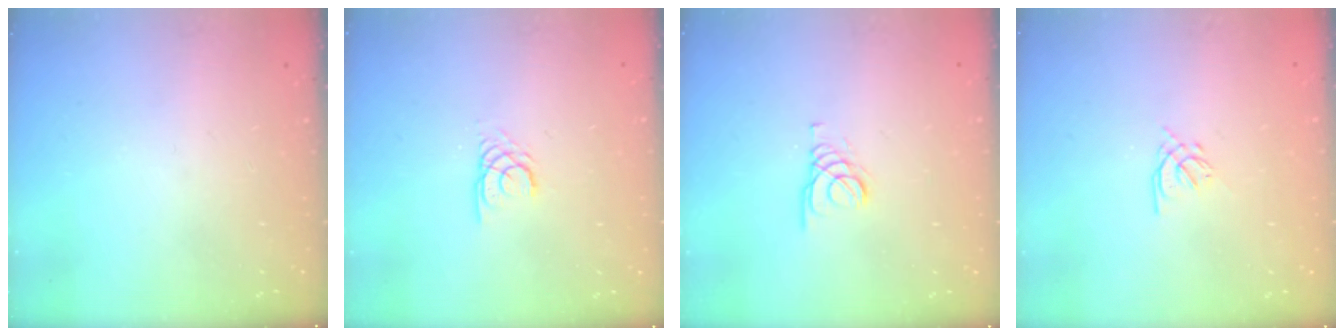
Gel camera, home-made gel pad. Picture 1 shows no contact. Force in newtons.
{"total": 2.2, "press": 2.2, "slide": 0.1}
{"total": 1.4, "press": 1.4, "slide": 0.2}
{"total": 1.2, "press": 1.1, "slide": 0.5}